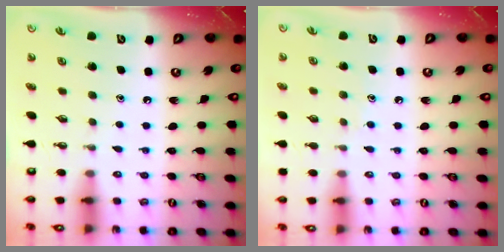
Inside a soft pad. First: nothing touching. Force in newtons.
{"total": 4.7, "press": 4.7, "slide": 0.5}